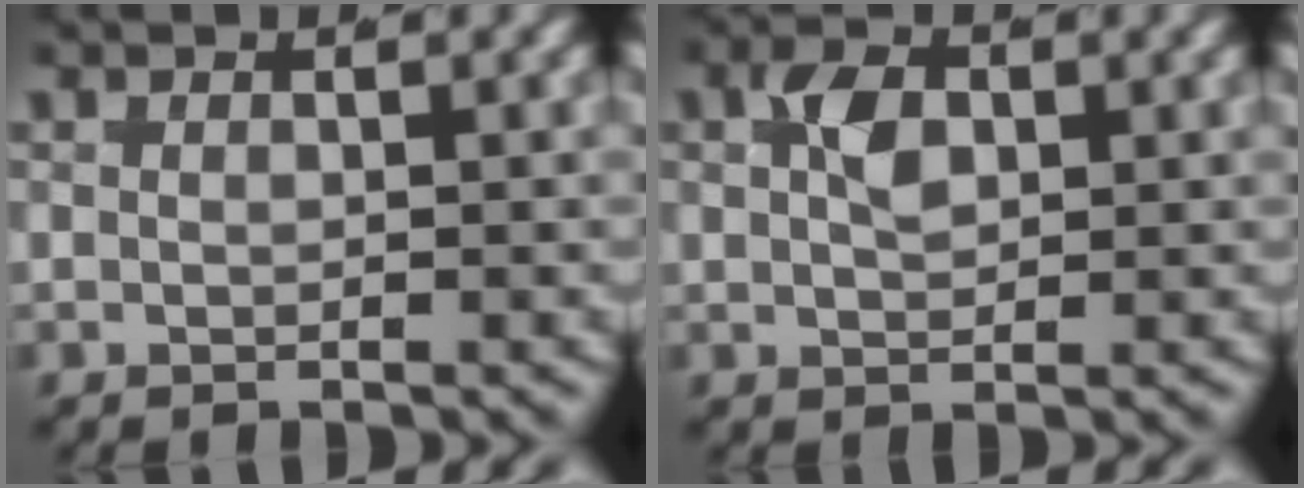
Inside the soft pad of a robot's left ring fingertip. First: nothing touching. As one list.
[{"total": 2.3, "force": [0.2, 1.3, 1.9], "torque": [-0.040, -0.007, 0.006]}]